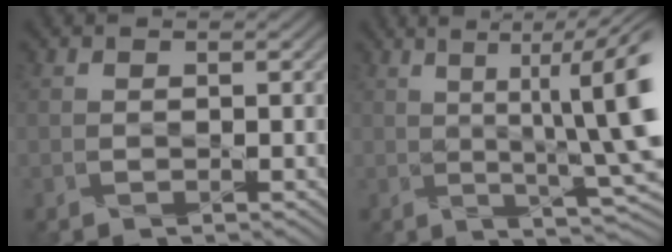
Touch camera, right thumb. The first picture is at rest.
{"total": 12.7, "force": [2.4, 3.3, 12.0], "torque": [-0.149, 0.010, 0.046]}